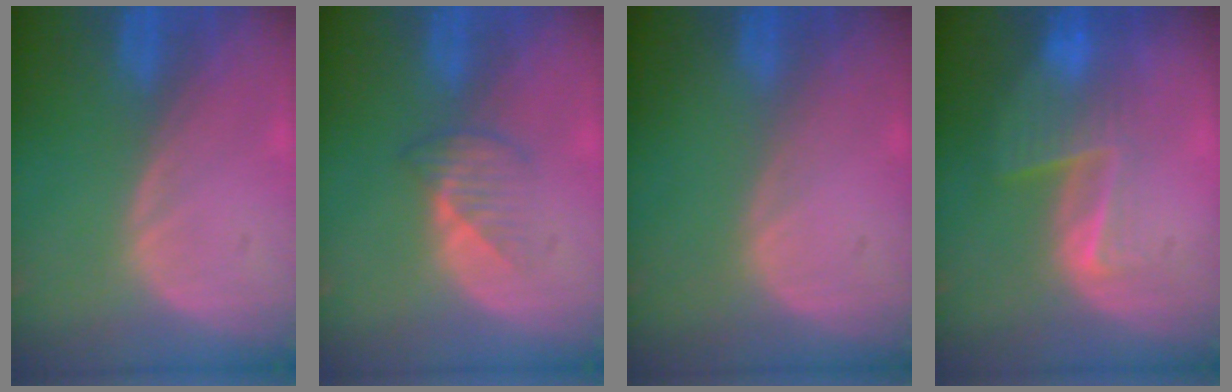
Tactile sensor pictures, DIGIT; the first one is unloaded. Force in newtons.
{"total": 3.2, "press": 3.0, "slide": 1.0}
{"total": 0.0}
{"total": 6.6, "press": 5.5, "slide": 3.5}